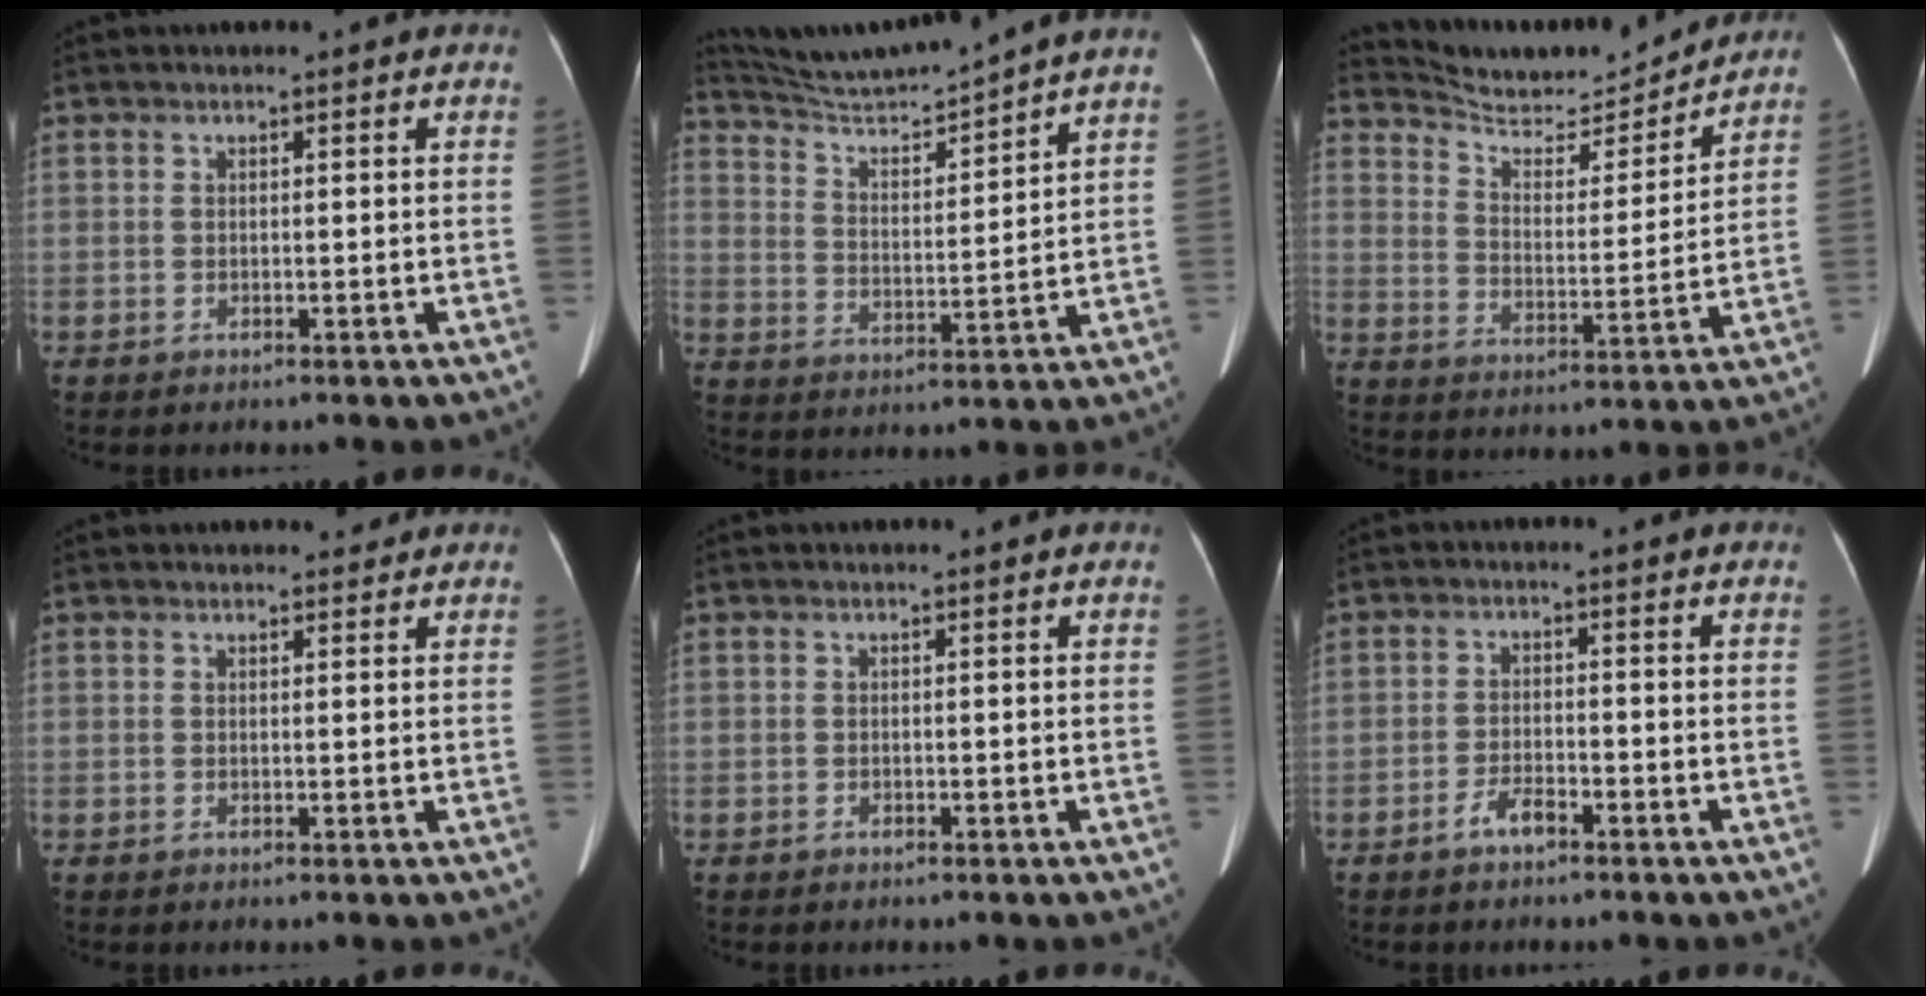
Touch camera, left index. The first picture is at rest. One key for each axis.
{"total": 14.4, "fx": 13.4, "fy": -2.0, "fz": 4.7, "tx": -0.093, "ty": -0.011, "tz": 0.218}
{"total": 13.3, "fx": 13.0, "fy": 2.0, "fz": 2.0, "tx": -0.037, "ty": -0.010, "tz": 0.201}
{"total": 1.9, "fx": 1.8, "fy": 0.7, "fz": 0.2, "tx": 0.001, "ty": 0.004, "tz": 0.021}
{"total": 0.0}
{"total": 2.9, "fx": -2.2, "fy": 0.8, "fz": 1.8, "tx": -0.036, "ty": 0.001, "tz": -0.041}